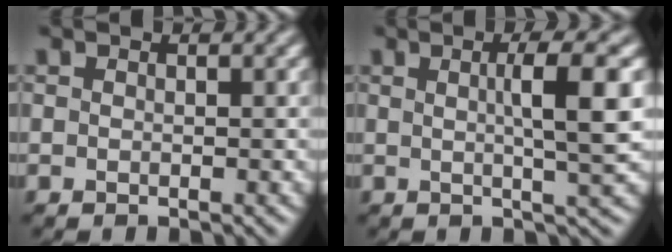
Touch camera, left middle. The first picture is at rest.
{"total": 5.3, "force": [0.3, 0.9, 5.2], "torque": [-0.067, 0.010, 0.005]}